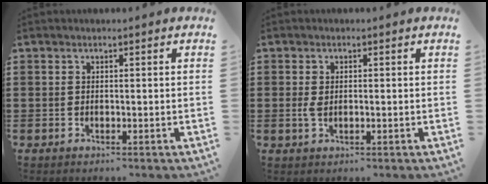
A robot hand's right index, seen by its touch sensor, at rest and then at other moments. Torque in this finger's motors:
{"motor_torque": [0.03, -0.02, 0.01, 0.01]}